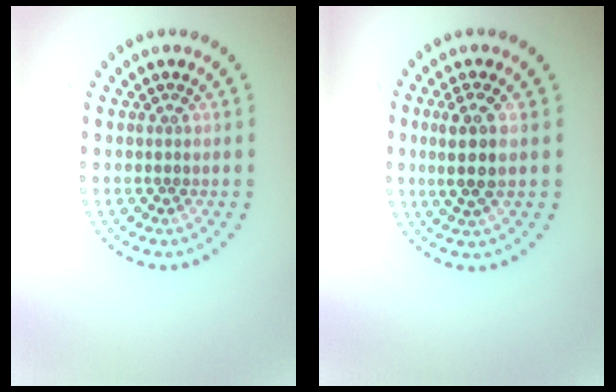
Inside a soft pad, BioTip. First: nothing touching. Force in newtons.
{"total": 3.0, "press": 2.7, "slide": 1.3}